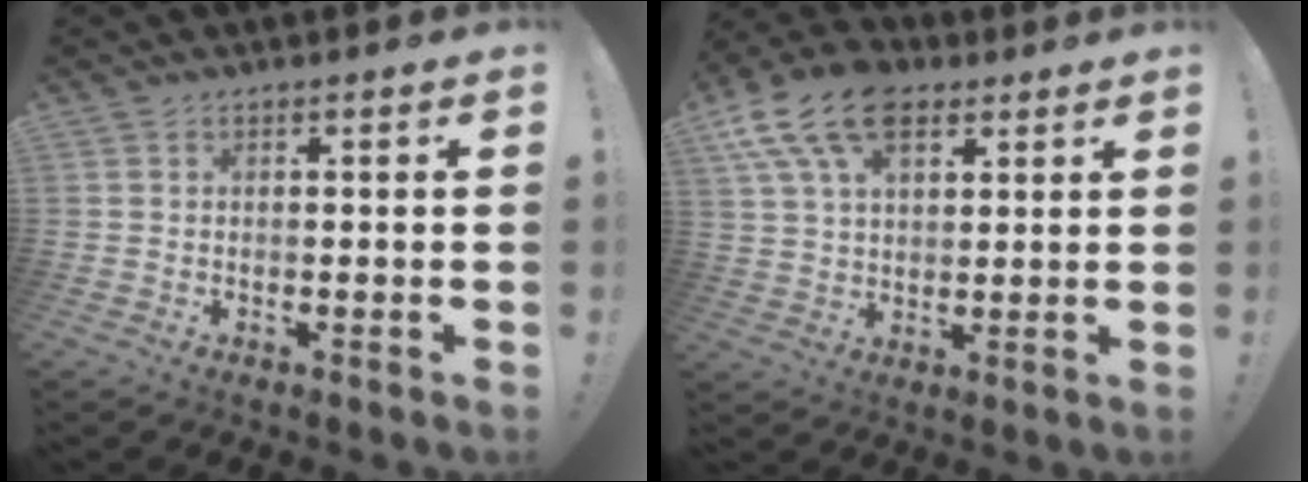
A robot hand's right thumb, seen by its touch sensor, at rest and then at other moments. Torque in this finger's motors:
{"motor_torque": [0.27, 0.30, 0.53, 0.15, 0.34]}